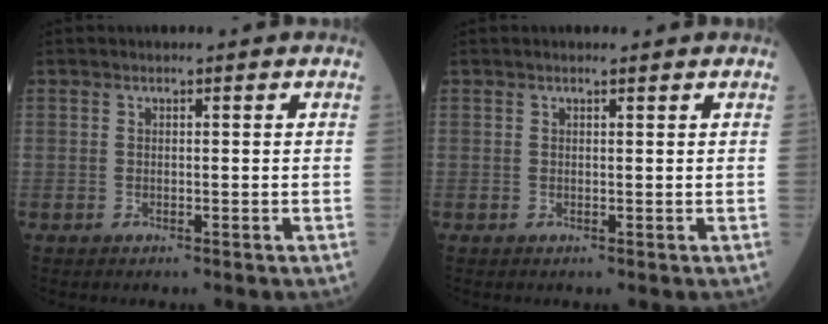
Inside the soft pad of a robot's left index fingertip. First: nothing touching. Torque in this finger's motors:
{"motor_torque": [0.11, -0.35, -0.03, 0.00]}